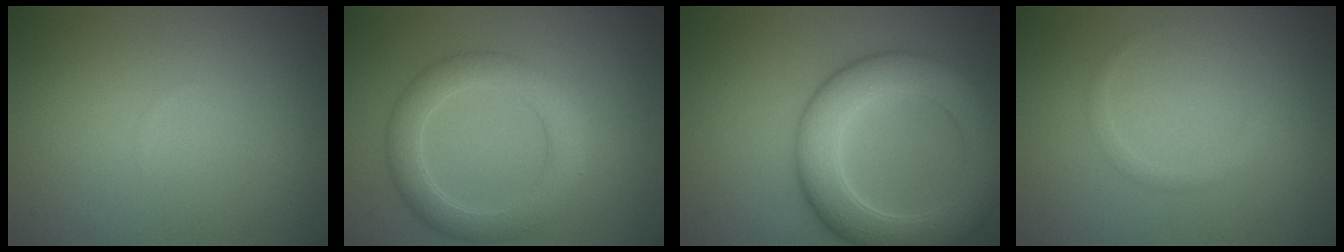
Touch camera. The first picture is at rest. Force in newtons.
{"total": 4.5, "press": 4.5, "slide": 0.0}
{"total": 7.8, "press": 7.8, "slide": 0.1}
{"total": 0.8, "press": 0.8, "slide": 0.0}